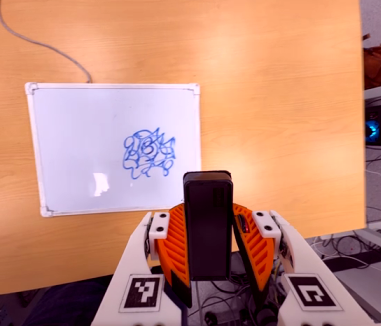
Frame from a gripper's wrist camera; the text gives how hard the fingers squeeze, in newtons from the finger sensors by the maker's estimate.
{"total": 5.1, "left": 4.8, "right": 5.3}